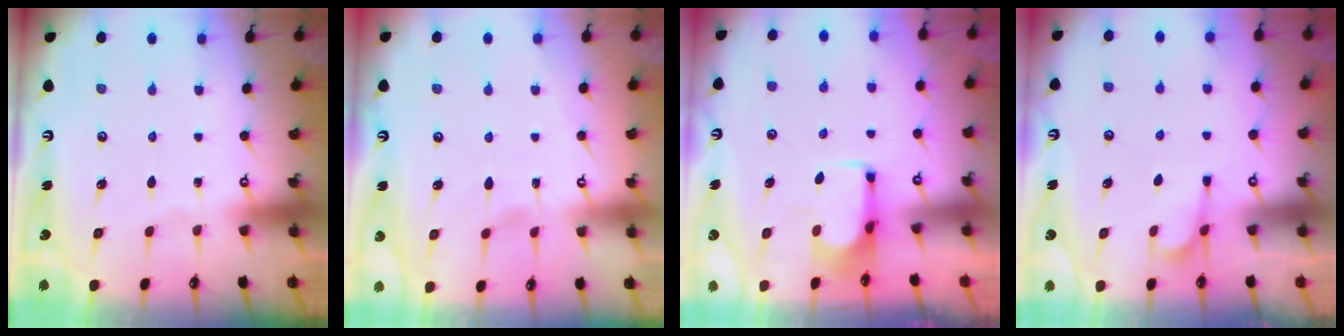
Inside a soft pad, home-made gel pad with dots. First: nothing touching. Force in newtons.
{"total": 0.9, "press": 0.2, "slide": 0.9}
{"total": 3.7, "press": 3.6, "slide": 0.7}
{"total": 2.4, "press": 2.2, "slide": 1.0}